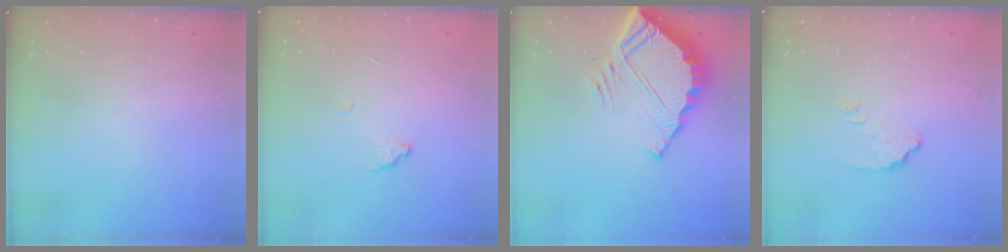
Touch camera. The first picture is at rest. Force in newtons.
{"total": 3.3, "press": 3.3, "slide": 0.2}
{"total": 7.5, "press": 7.5, "slide": 0.6}
{"total": 2.7, "press": 2.7, "slide": 0.2}